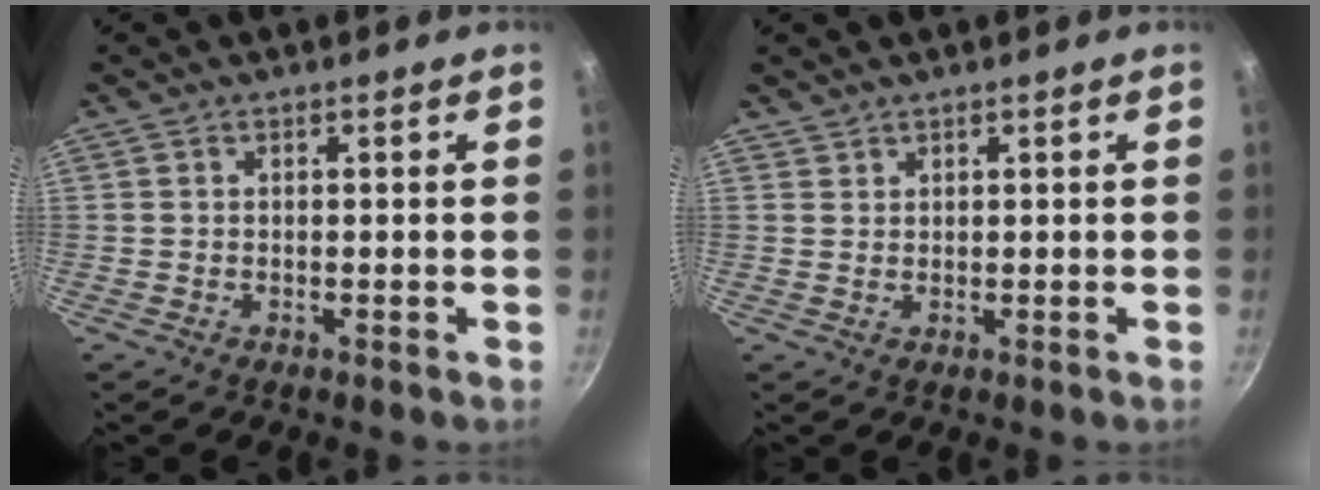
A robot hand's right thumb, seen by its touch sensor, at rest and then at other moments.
{"total": 1.0, "force": [0.9, 0.5, 0.0], "torque": [0.010, 0.003, 0.019]}